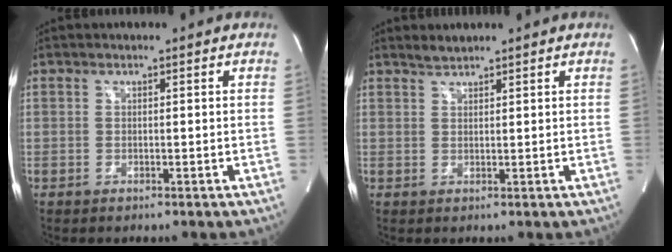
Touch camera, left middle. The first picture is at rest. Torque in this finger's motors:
{"motor_torque": [0.13, 0.08, -0.11, -0.01]}